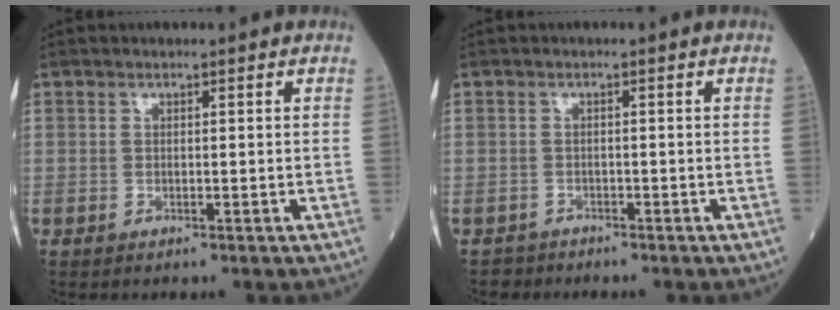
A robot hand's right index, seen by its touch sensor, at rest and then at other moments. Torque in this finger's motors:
{"motor_torque": [0.04, -0.06, -0.09, -0.07]}